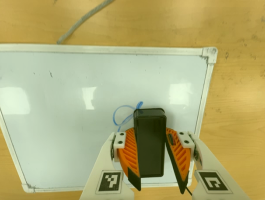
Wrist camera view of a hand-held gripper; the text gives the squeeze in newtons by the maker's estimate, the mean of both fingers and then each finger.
{"total": 12.5, "left": 13.8, "right": 11.1}